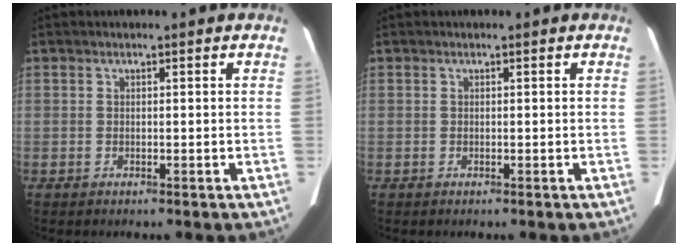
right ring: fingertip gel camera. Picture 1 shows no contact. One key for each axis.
{"total": 0.0}